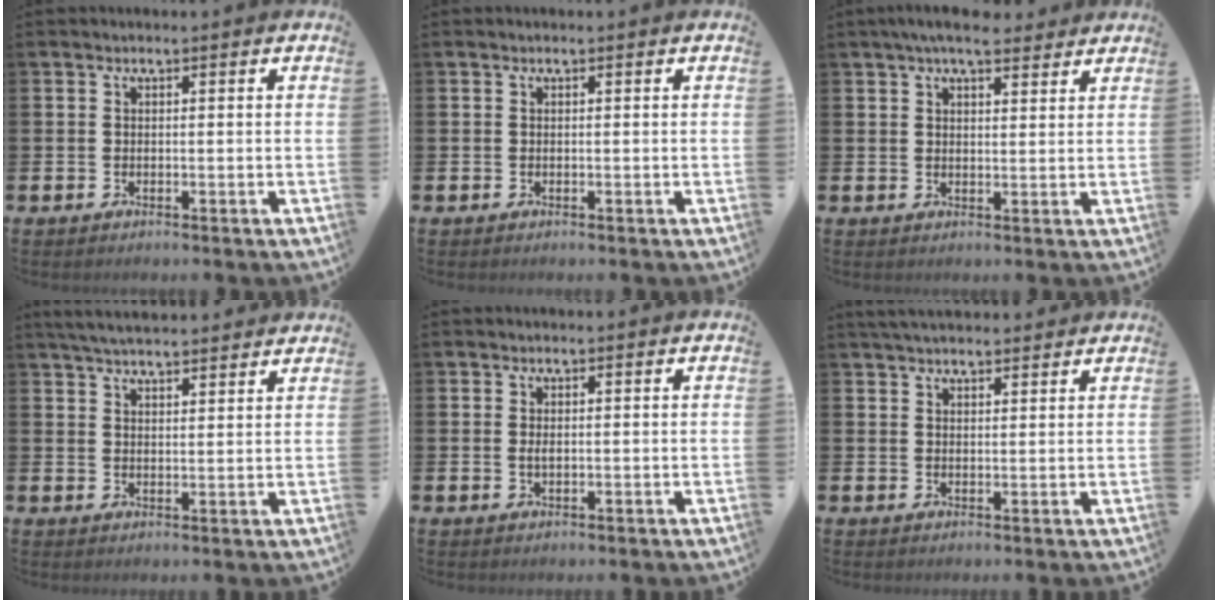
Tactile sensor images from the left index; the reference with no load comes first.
{"total": 0.0}
{"total": 5.2, "force": [4.6, 1.3, 2.1], "torque": [-0.043, -0.013, 0.081]}
{"total": 4.5, "force": [4.4, 0.3, 0.9], "torque": [-0.024, -0.019, 0.080]}
{"total": 0.9, "force": [0.2, 0.4, 0.8], "torque": [-0.011, 0.001, 0.001]}
{"total": 3.2, "force": [3.1, 0.6, 0.7], "torque": [-0.018, -0.008, 0.057]}